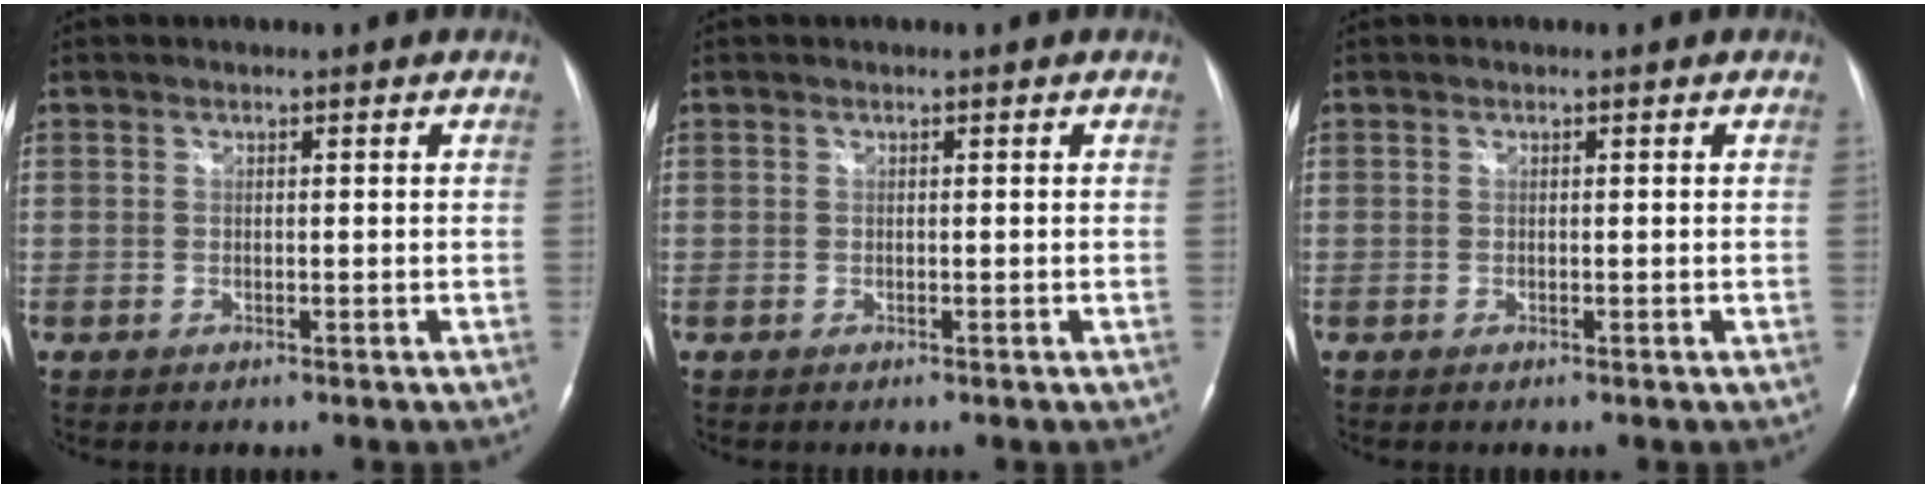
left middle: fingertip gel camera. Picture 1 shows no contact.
{"total": 0.0}
{"total": 0.0}